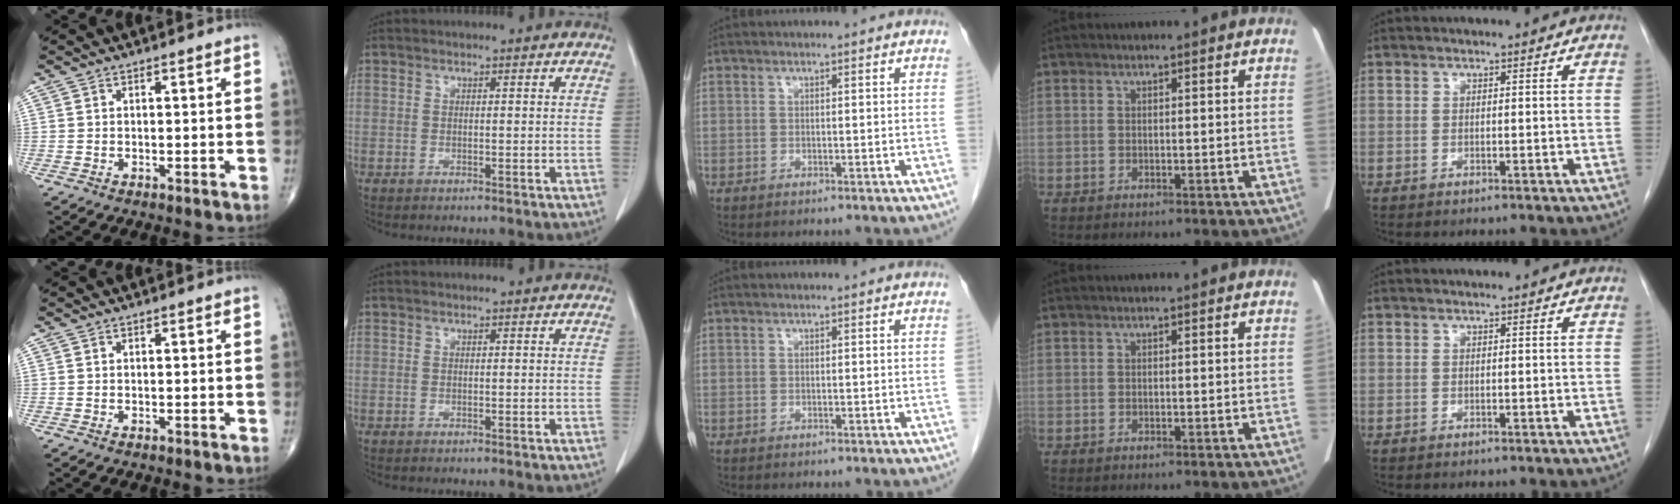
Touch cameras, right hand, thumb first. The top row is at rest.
{}